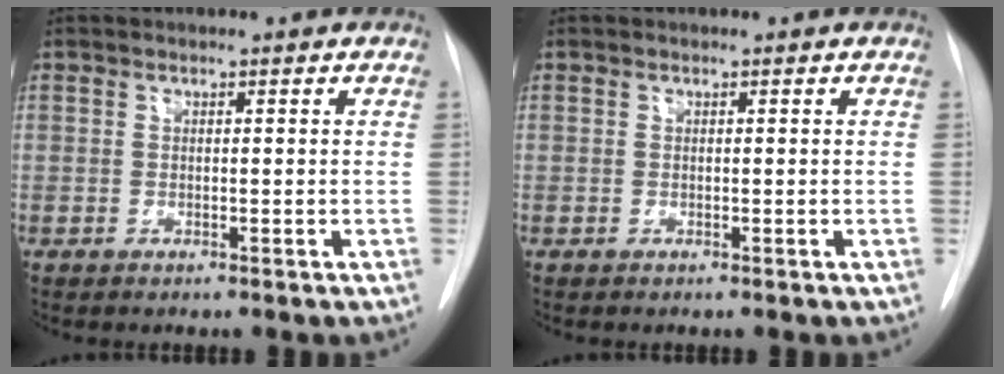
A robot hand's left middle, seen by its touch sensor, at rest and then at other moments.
{"total": 0.0}